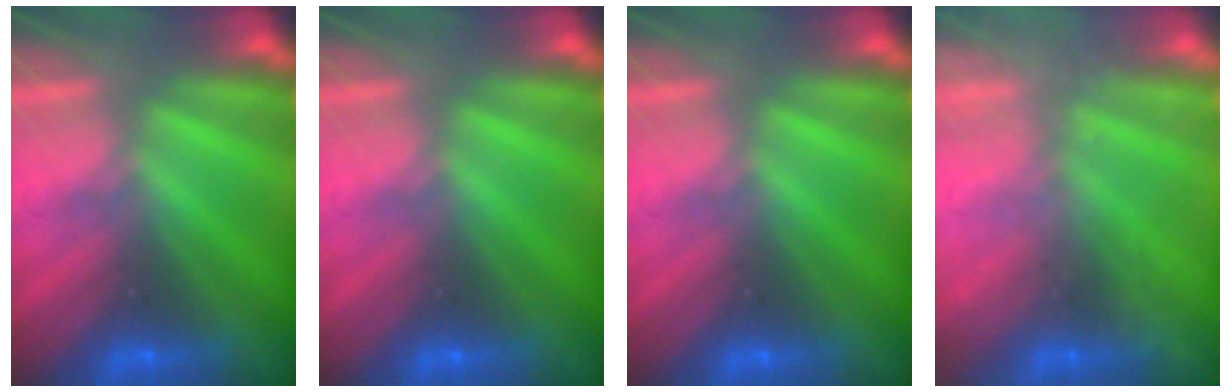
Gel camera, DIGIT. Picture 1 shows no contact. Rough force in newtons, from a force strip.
{"total": 0.0}
{"total": 0.0}
{"total": 2.2}